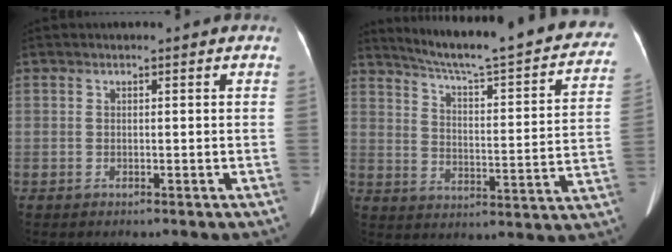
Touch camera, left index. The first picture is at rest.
{"total": 27.9, "force": [24.2, 3.2, 13.5], "torque": [-0.198, -0.052, 0.306]}